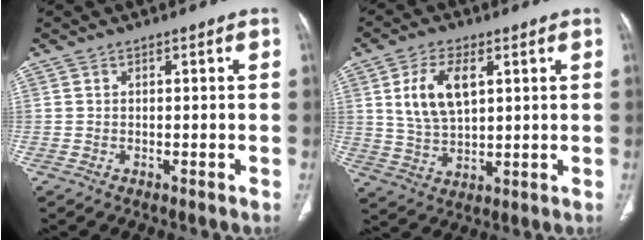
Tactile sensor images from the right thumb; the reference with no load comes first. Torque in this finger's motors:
{"motor_torque": [-0.92, 0.92, 0.62, 0.76, 0.29]}